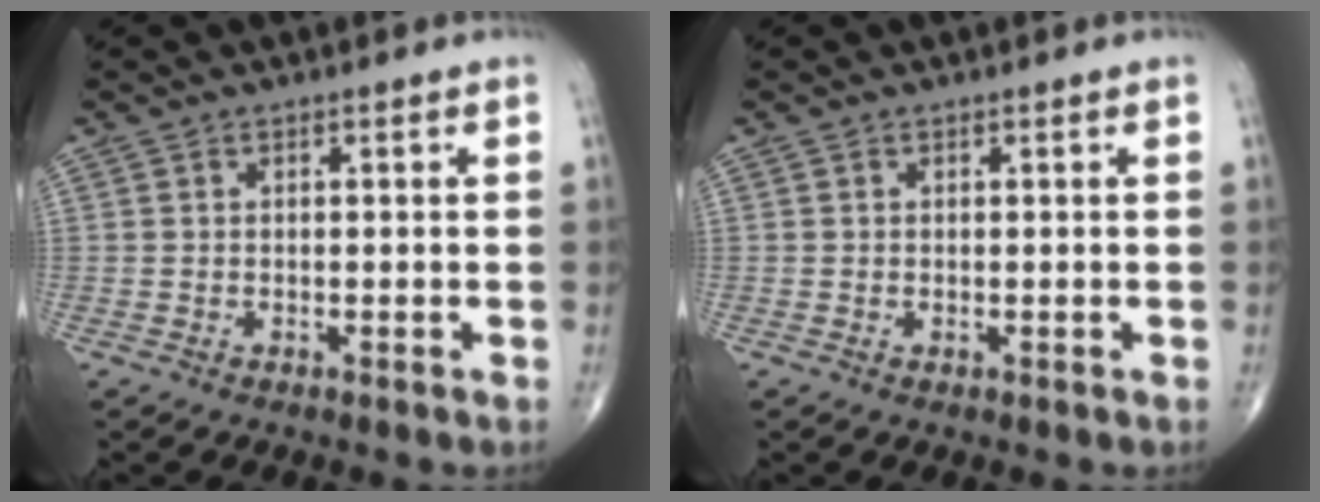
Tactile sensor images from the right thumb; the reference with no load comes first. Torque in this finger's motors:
{"motor_torque": [-0.25, 0.01, -0.18, -0.08, -0.03]}